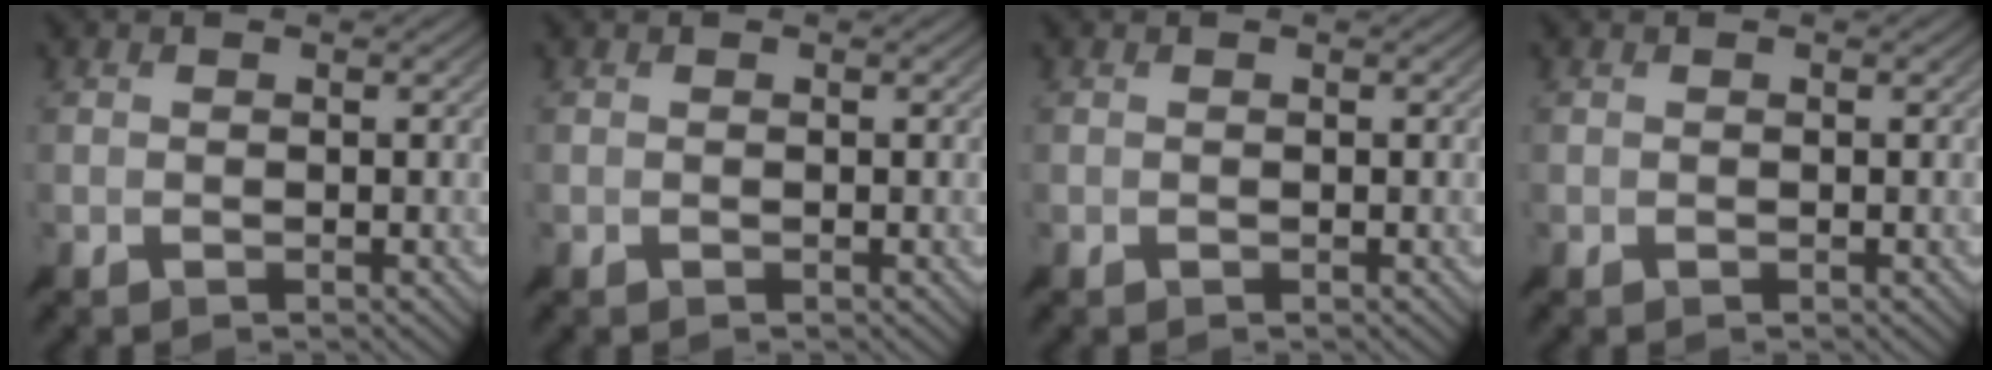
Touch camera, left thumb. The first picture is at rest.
{"total": 0.0}
{"total": 0.0}
{"total": 0.0}